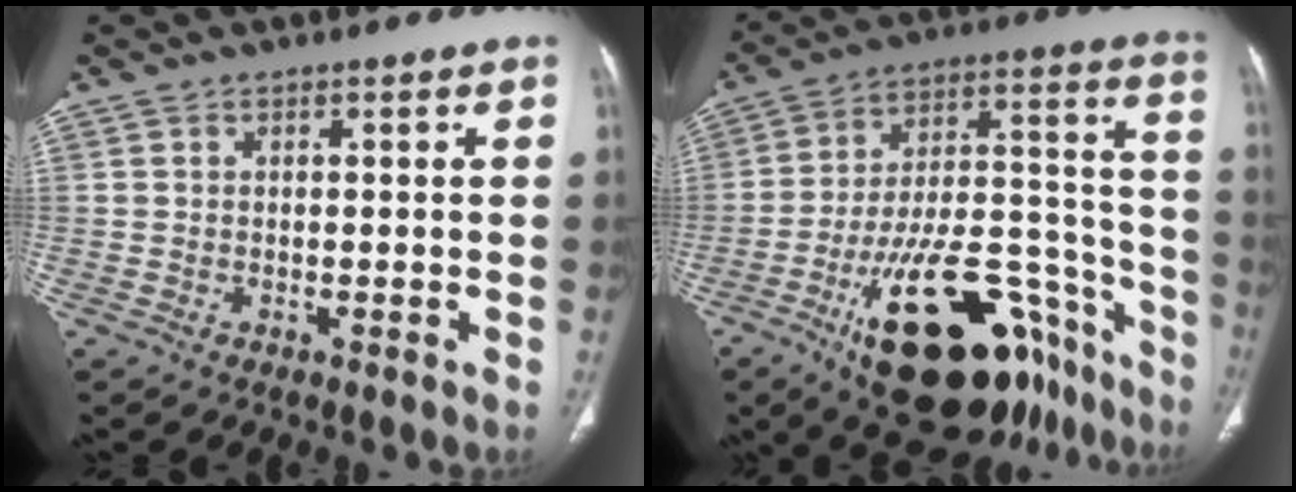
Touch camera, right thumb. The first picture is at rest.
{"total": 29.1, "force": [-16.3, 12.5, 20.6], "torque": [-0.253, 0.093, -0.249]}